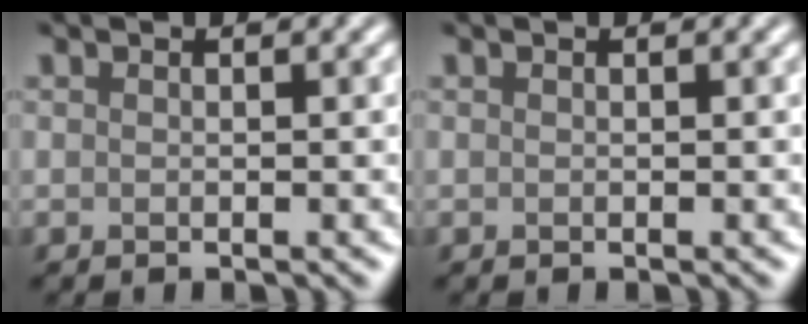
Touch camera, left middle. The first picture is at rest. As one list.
[{"total": 0.0}]